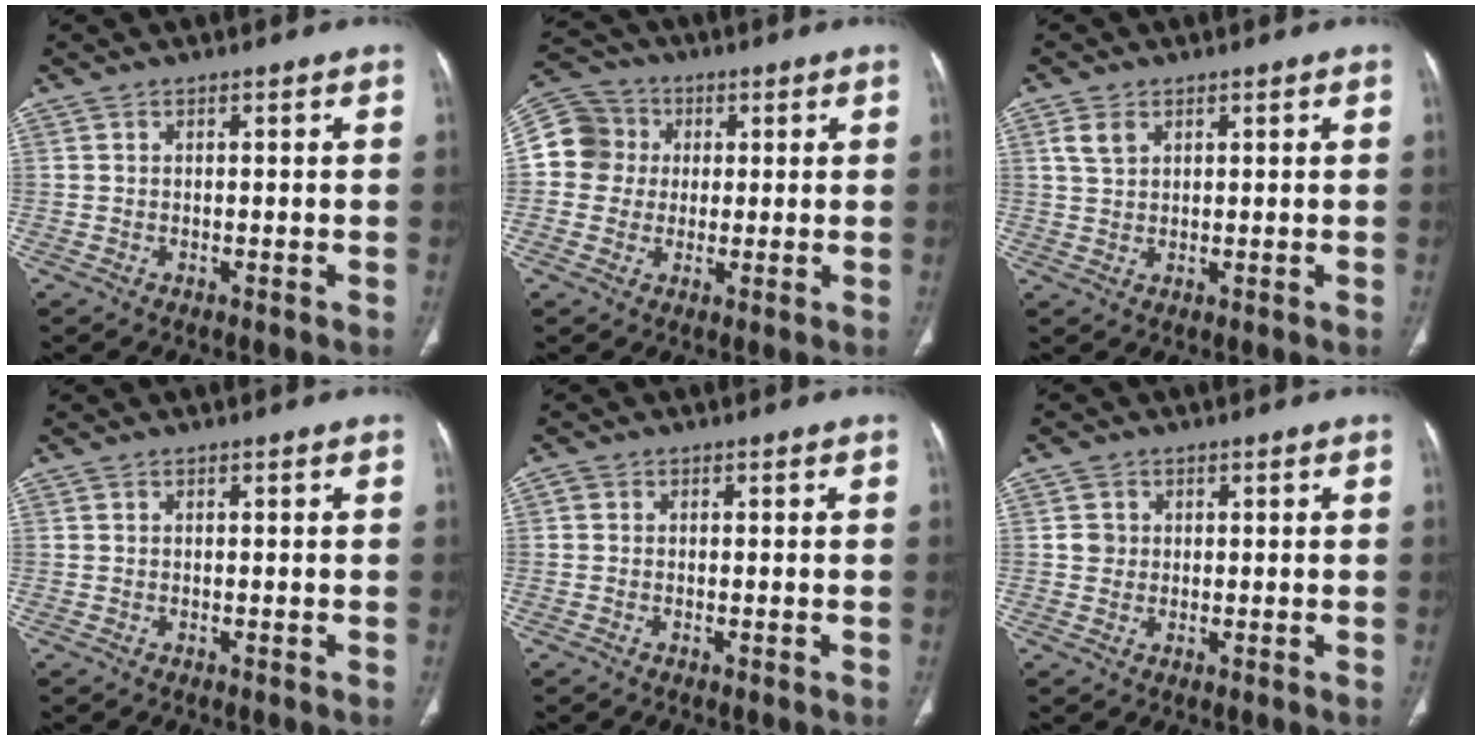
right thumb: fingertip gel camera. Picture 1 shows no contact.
{"total": 9.5, "force": [0.8, 9.2, 2.5], "torque": [-0.029, 0.019, 0.006]}
{"total": 3.3, "force": [1.6, 2.2, 1.9], "torque": [-0.038, 0.001, 0.038]}
{"total": 0.0}
{"total": 0.7, "force": [-0.1, 0.6, 0.3], "torque": [-0.006, 0.001, -0.009]}
{"total": 2.5, "force": [0.4, 2.4, 0.6], "torque": [0.003, 0.001, 0.008]}